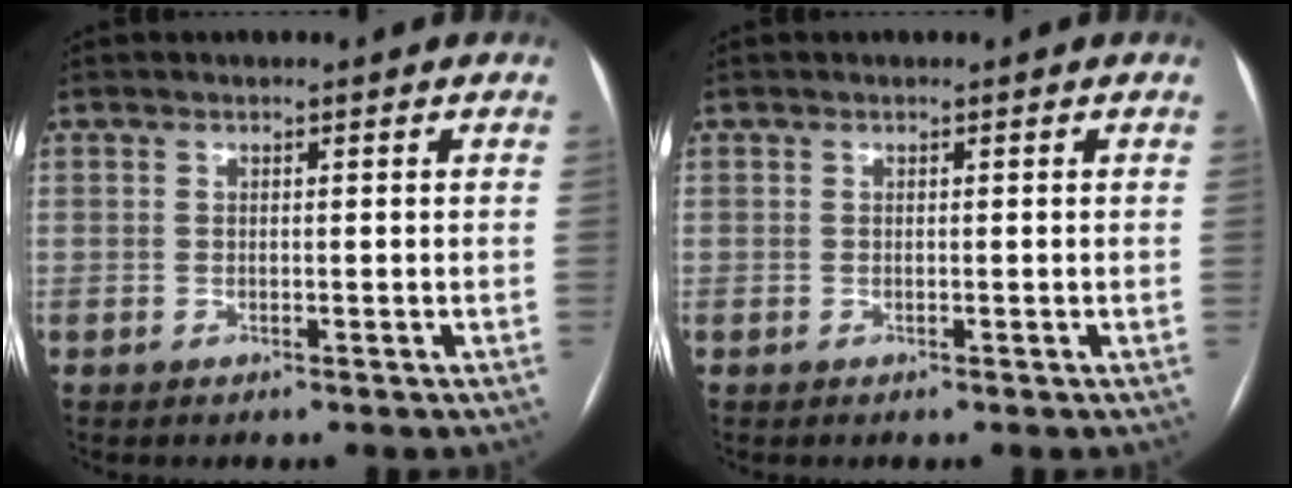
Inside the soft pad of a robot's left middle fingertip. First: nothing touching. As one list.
[{"total": 0.0}]